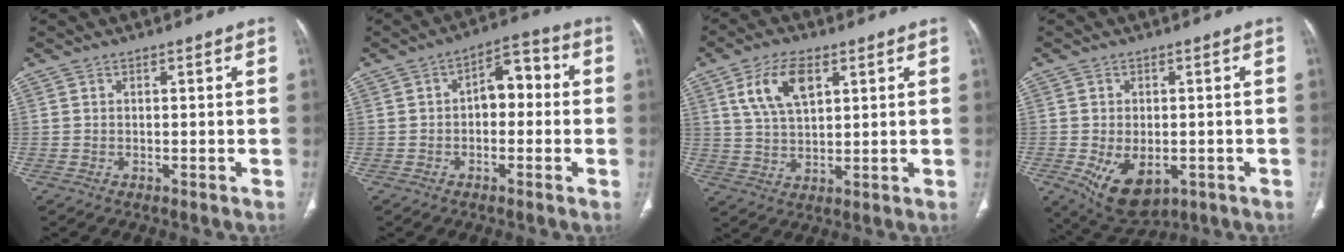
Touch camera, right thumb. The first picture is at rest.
{"total": 7.4, "force": [0.1, 4.5, 5.9], "torque": [-0.057, 0.030, -0.011]}
{"total": 9.5, "force": [4.0, 4.8, 7.2], "torque": [-0.132, -0.009, 0.080]}
{"total": 9.8, "force": [-3.2, 6.0, 7.2], "torque": [-0.108, -0.004, -0.033]}